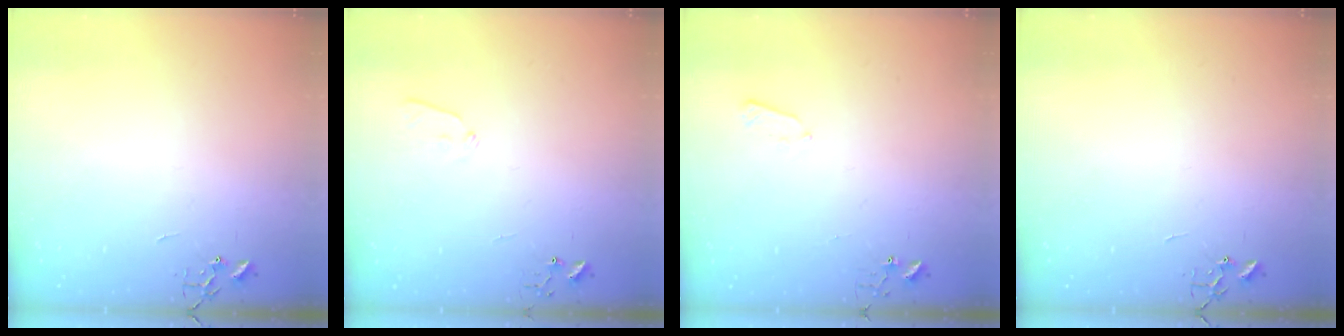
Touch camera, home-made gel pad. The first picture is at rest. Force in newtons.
{"total": 5.6, "press": 5.6, "slide": 0.6}
{"total": 3.4, "press": 3.4, "slide": 0.5}
{"total": 0.0}